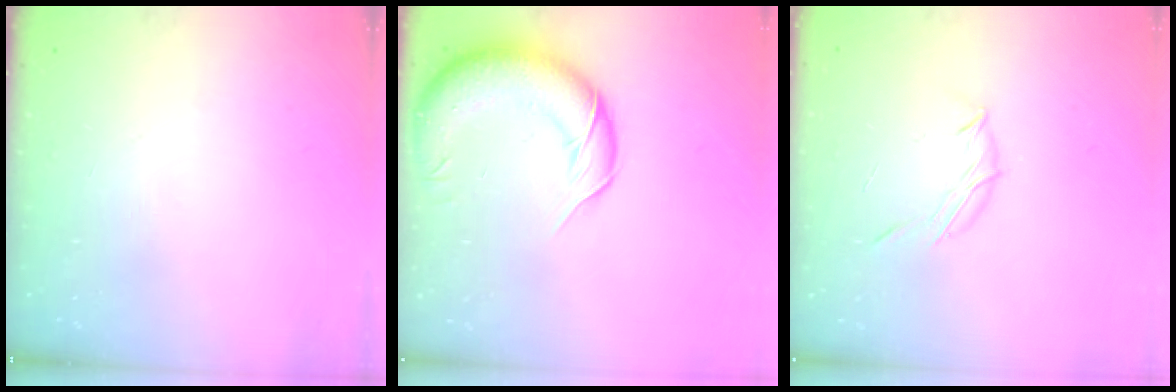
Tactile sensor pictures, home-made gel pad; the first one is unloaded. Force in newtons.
{"total": 13.7, "press": 13.3, "slide": 3.1}
{"total": 6.9, "press": 6.7, "slide": 1.7}